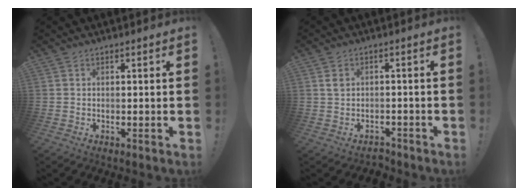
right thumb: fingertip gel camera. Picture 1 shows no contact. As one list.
[{"total": 2.5, "force": [-0.7, 2.1, 1.1], "torque": [-0.012, 0.001, -0.014]}]